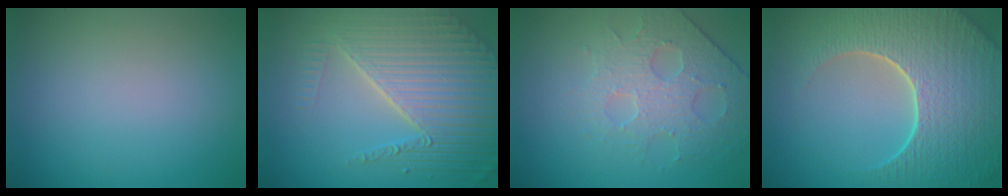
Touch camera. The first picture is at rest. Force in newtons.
{"total": 7.7, "press": 5.8, "slide": 5.0}
{"total": 4.1, "press": 3.6, "slide": 1.9}
{"total": 9.1, "press": 6.5, "slide": 6.3}